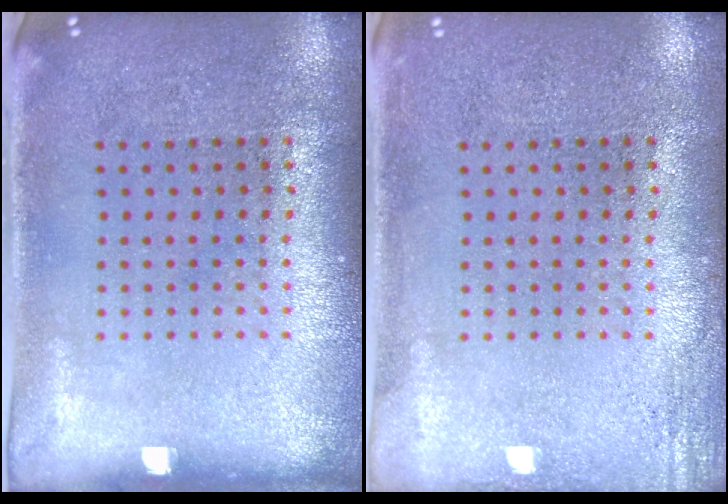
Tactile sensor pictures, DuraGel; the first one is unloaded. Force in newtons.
{"total": 1.8, "press": 1.8, "slide": 0.2}